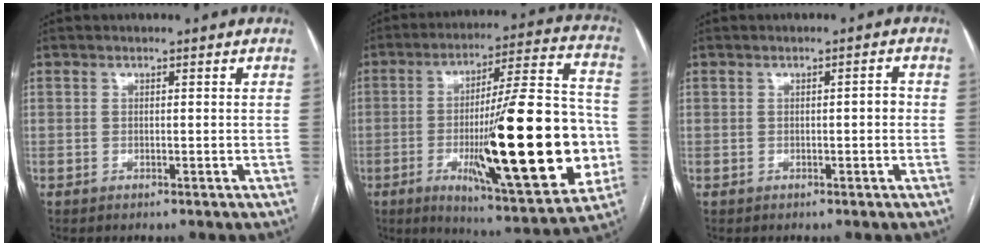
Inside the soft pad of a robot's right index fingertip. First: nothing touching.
{"total": 27.8, "force": [-5.4, 3.9, 26.9], "torque": [-0.375, -0.007, -0.076]}
{"total": 1.2, "force": [-0.2, 0.2, 1.1], "torque": [-0.015, 0.002, -0.002]}